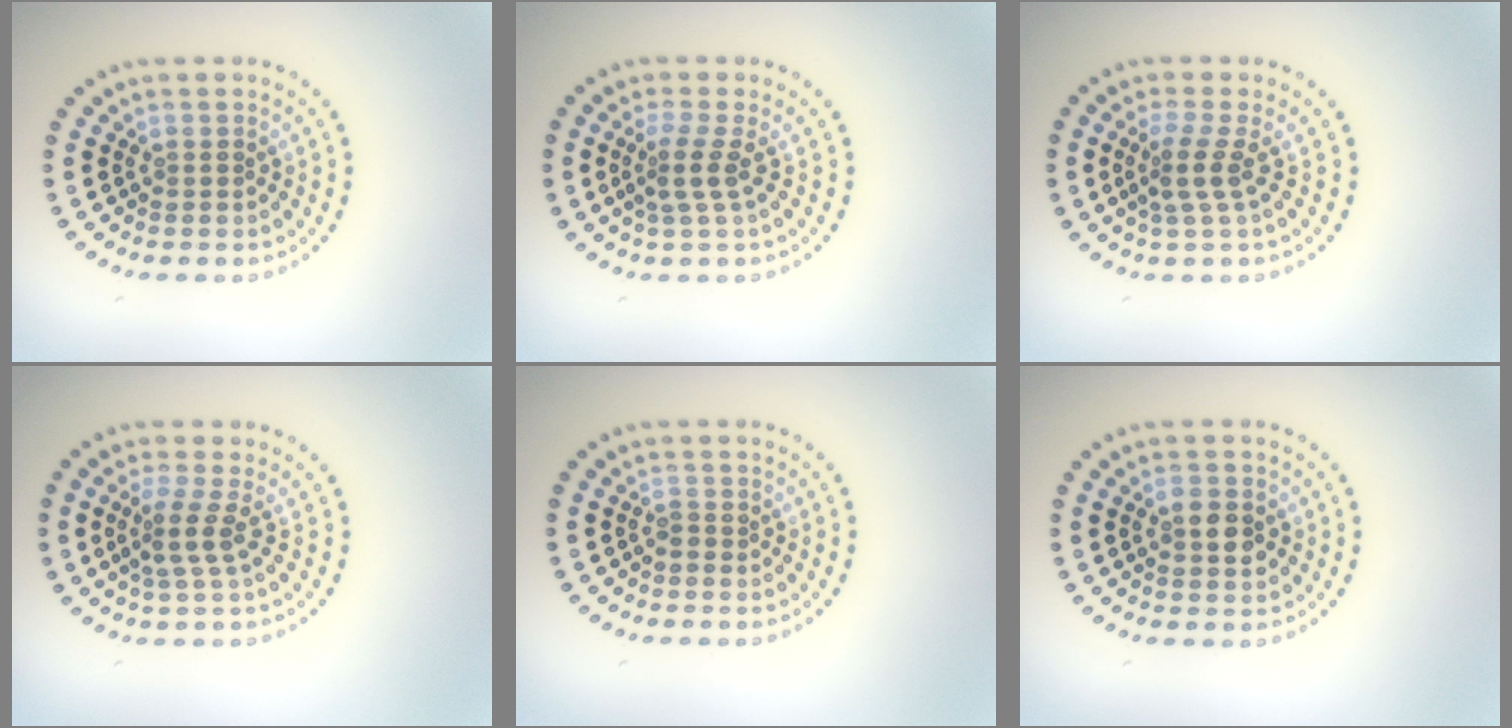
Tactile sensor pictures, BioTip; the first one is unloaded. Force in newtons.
{"total": 2.2, "press": 1.5, "slide": 1.7}
{"total": 2.5, "press": 1.8, "slide": 1.7}
{"total": 2.5, "press": 1.8, "slide": 1.7}
{"total": 0.5, "press": 0.3, "slide": 0.4}
{"total": 2.5, "press": 2.5, "slide": 0.0}